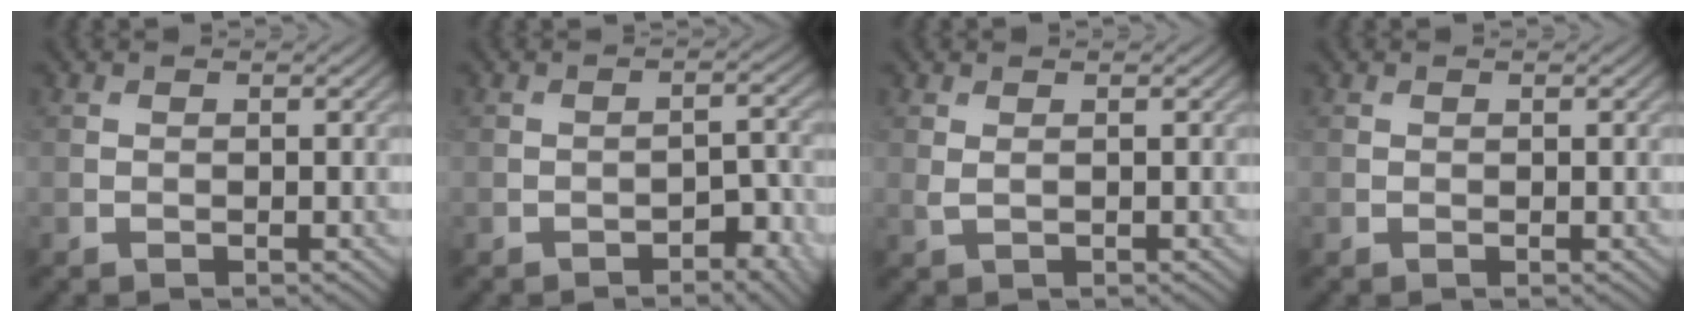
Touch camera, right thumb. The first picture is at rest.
{"total": 3.7, "force": [-2.1, 1.6, 2.6], "torque": [-0.032, 0.007, -0.029]}
{"total": 0.8, "force": [0.4, 0.3, 0.7], "torque": [-0.022, 0.000, 0.011]}
{"total": 0.0}